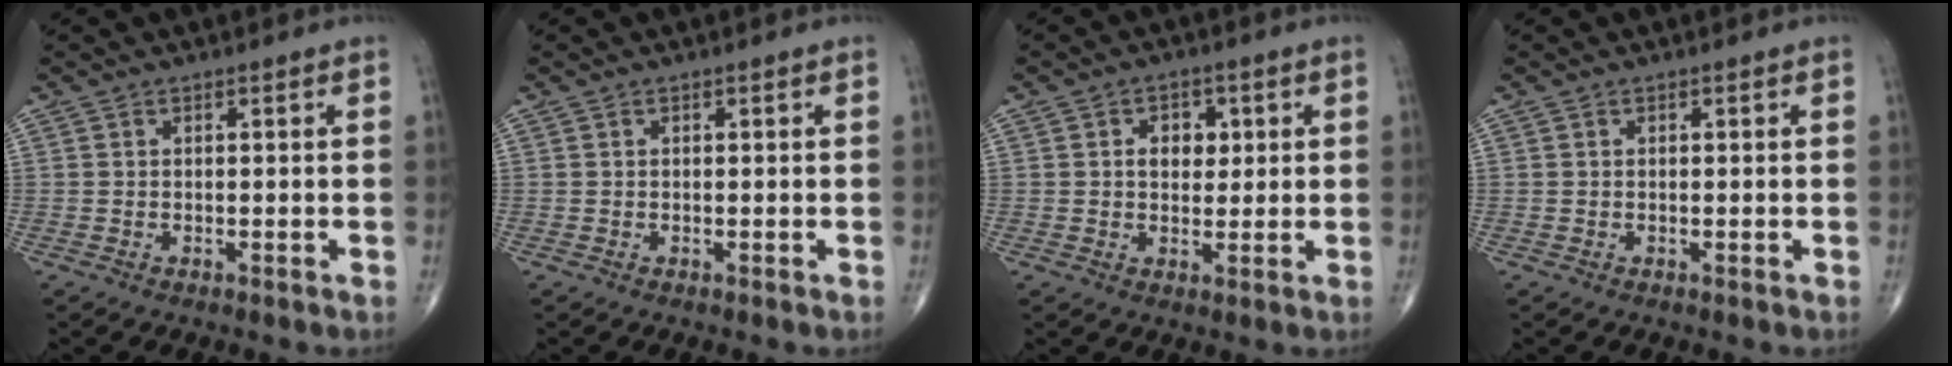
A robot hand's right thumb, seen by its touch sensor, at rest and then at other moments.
{"total": 0.0}
{"total": 4.9, "force": [1.0, 3.7, 3.1], "torque": [-0.015, -0.001, 0.012]}
{"total": 0.0}